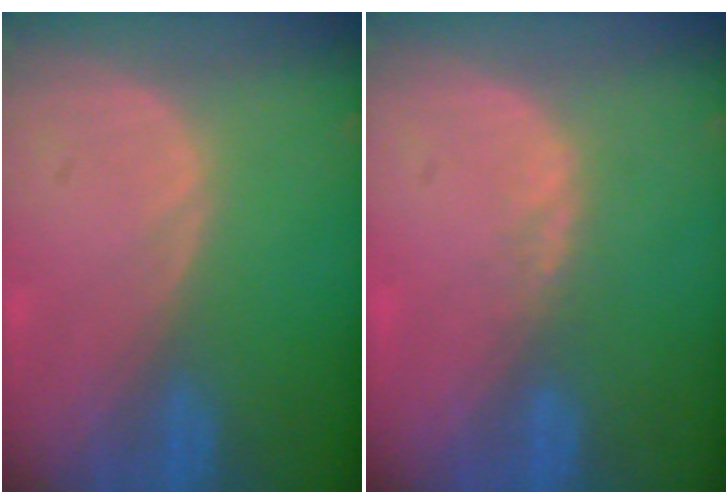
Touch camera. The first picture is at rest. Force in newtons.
{"total": 1.3, "press": 1.1, "slide": 0.7}